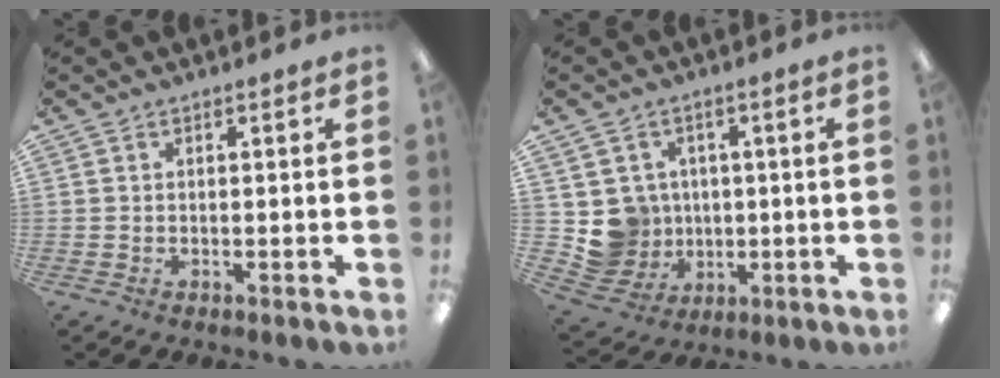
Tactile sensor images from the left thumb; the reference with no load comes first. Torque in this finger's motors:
{"motor_torque": [-0.51, 0.47, 0.04, -0.18, -0.01]}